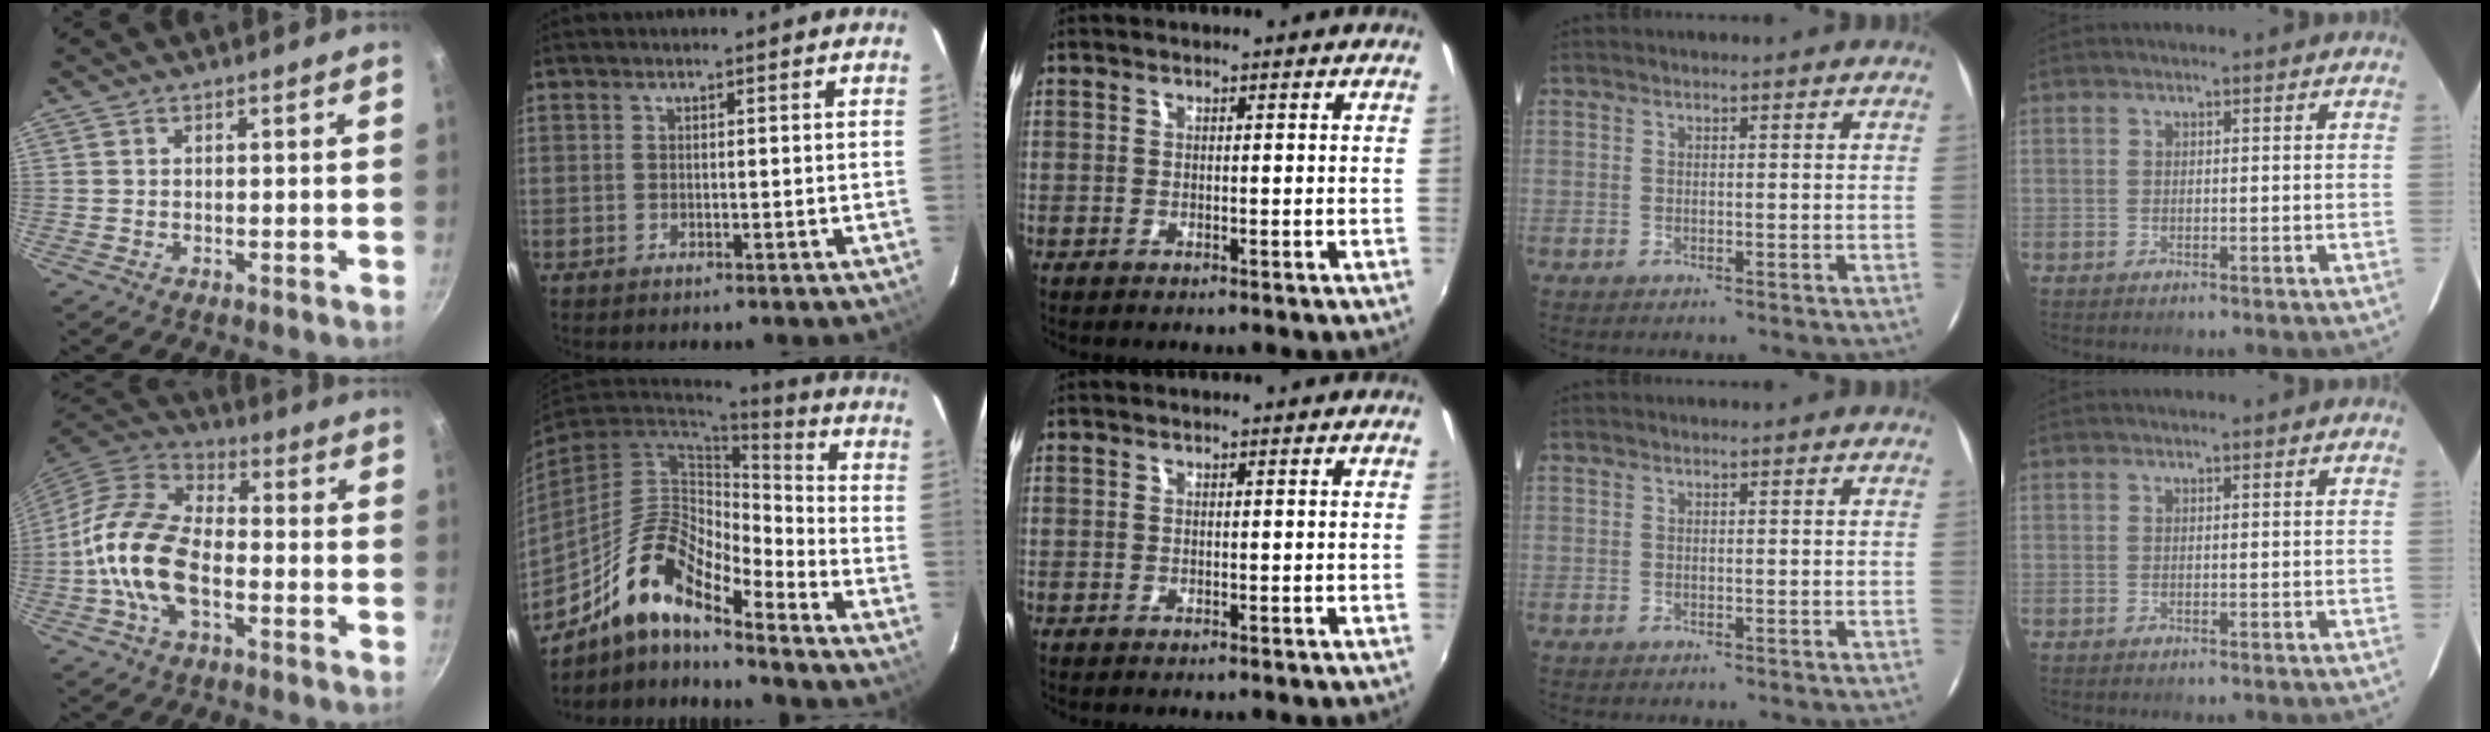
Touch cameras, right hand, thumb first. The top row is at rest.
{"thumb": {"total": 16.2, "force": [-3.5, 9.2, 12.9], "torque": [-0.227, 0.037, -0.081]}, "index": {"total": 14.4, "force": [-10.8, 4.0, 8.7], "torque": [-0.166, -0.001, -0.210]}}